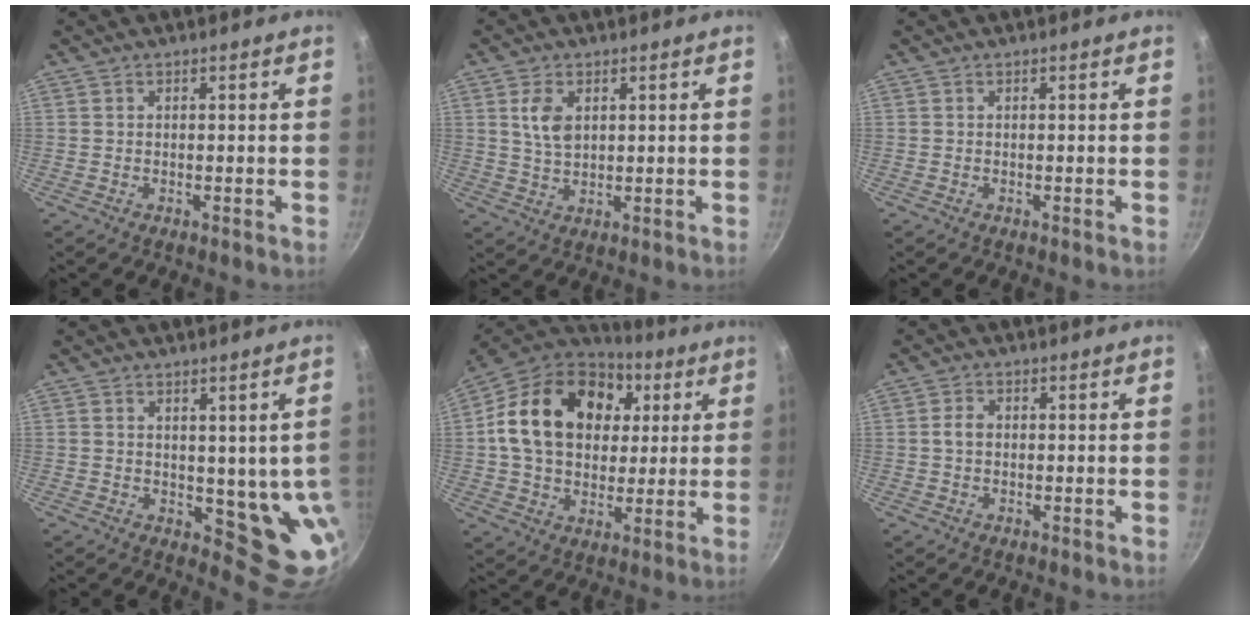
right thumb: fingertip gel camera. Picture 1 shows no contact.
{"total": 5.5, "force": [1.7, 3.4, 4.0], "torque": [-0.071, -0.007, 0.036]}
{"total": 0.0}
{"total": 9.4, "force": [1.4, 4.5, 8.1], "torque": [-0.080, -0.035, 0.028]}
{"total": 23.8, "force": [5.8, 17.3, 15.2], "torque": [-0.249, 0.013, 0.091]}
{"total": 2.3, "force": [0.0, 1.7, 1.5], "torque": [-0.027, 0.009, -0.002]}